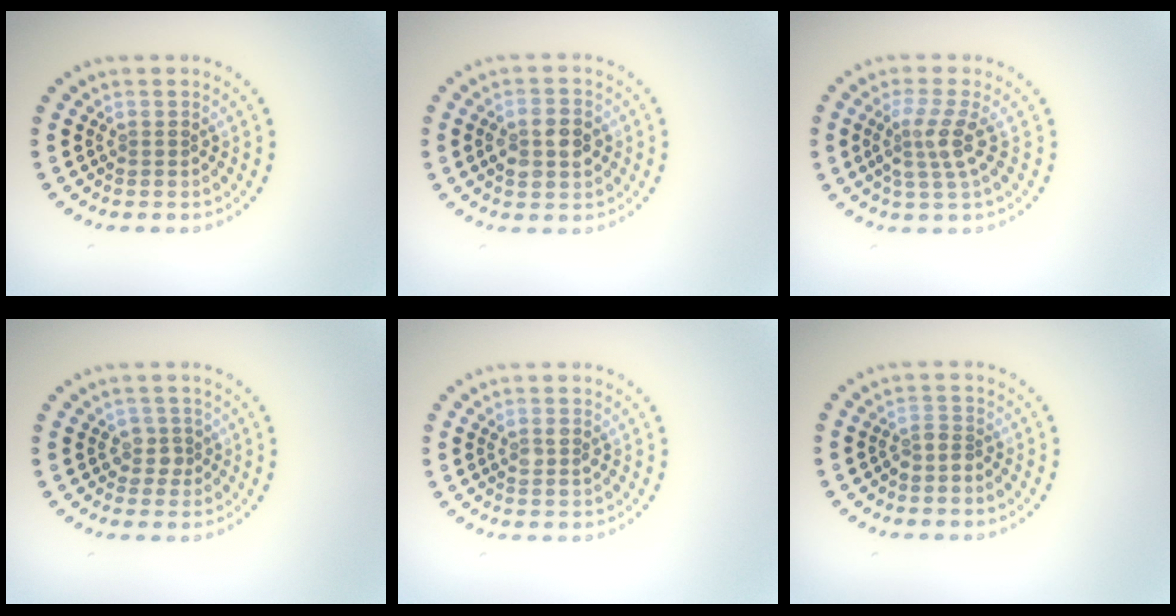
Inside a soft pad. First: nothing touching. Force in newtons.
{"total": 3.8, "press": 3.7, "slide": 0.3}
{"total": 3.0, "press": 2.4, "slide": 1.9}
{"total": 1.7, "press": 1.4, "slide": 0.9}
{"total": 1.2, "press": 1.1, "slide": 0.5}
{"total": 1.1, "press": 0.7, "slide": 0.8}